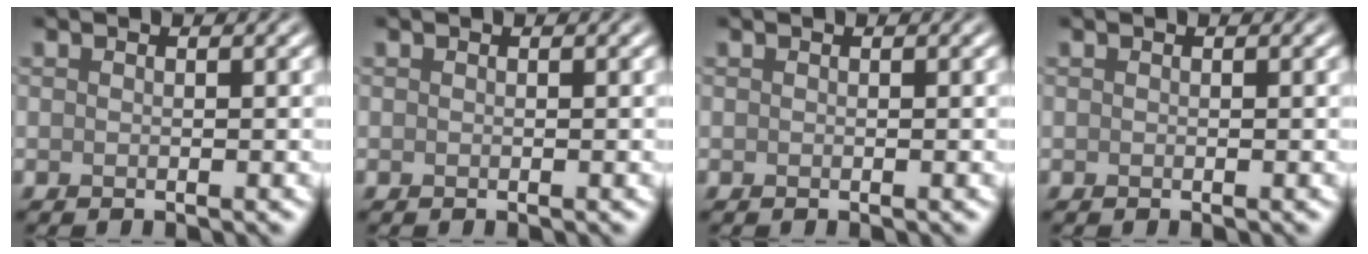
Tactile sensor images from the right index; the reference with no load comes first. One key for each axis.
{"total": 0.0}
{"total": 0.0}
{"total": 0.0}